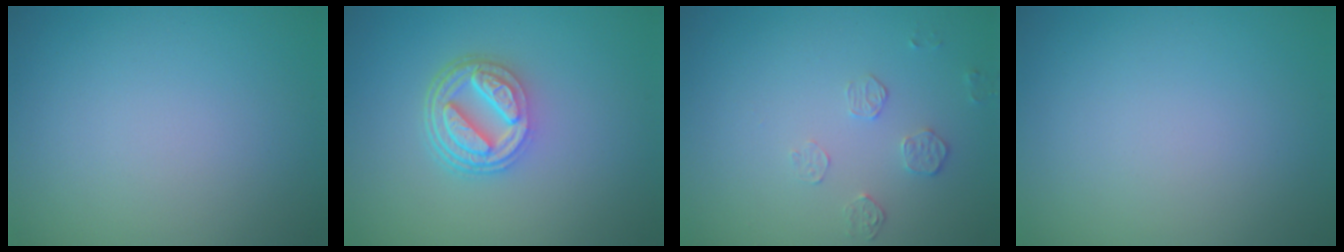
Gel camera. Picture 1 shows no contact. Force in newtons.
{"total": 5.0, "press": 3.8, "slide": 3.2}
{"total": 1.5, "press": 0.8, "slide": 1.3}
{"total": 0.0}